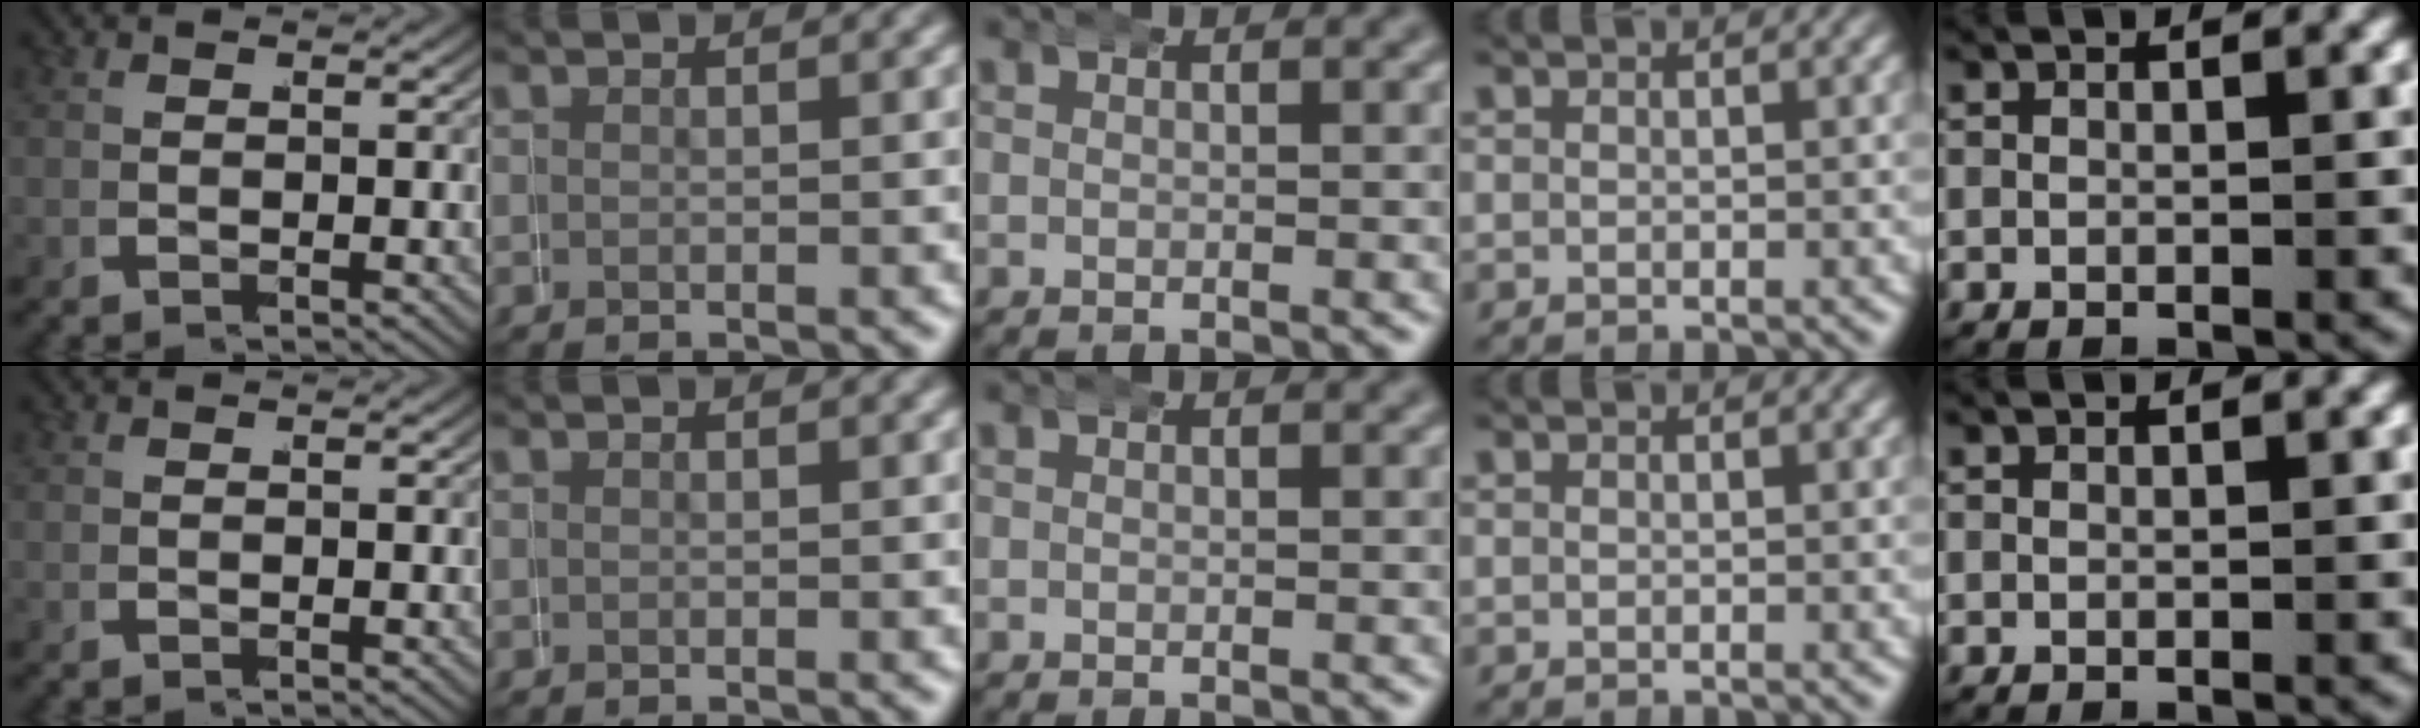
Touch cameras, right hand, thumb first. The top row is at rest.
{}